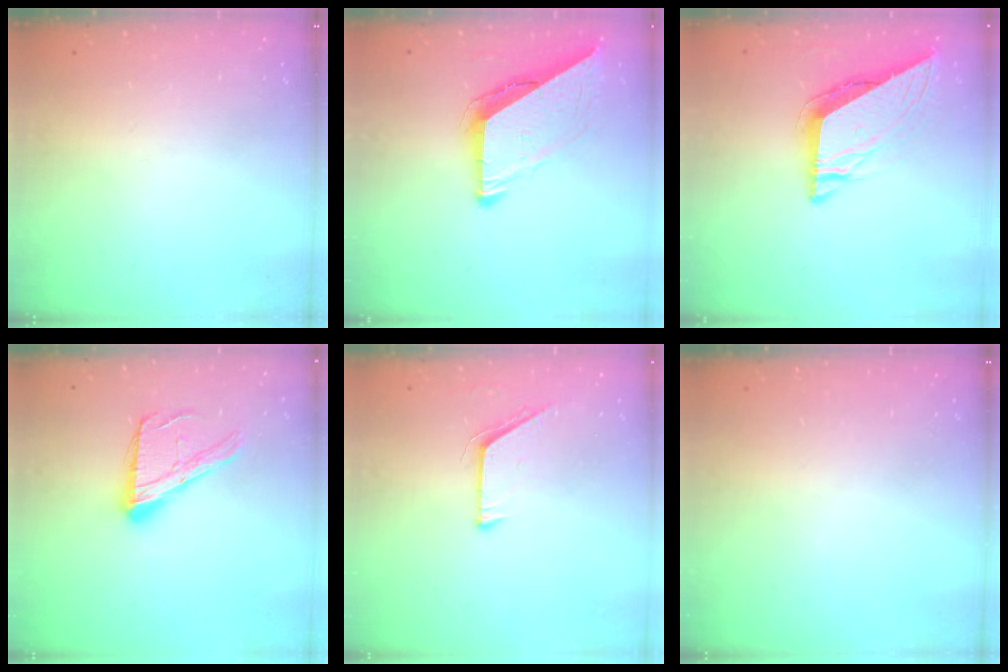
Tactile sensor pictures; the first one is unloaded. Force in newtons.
{"total": 10.0, "press": 9.9, "slide": 1.0}
{"total": 8.7, "press": 8.6, "slide": 0.7}
{"total": 14.7, "press": 14.7, "slide": 1.1}
{"total": 5.7, "press": 5.7, "slide": 0.5}
{"total": 0.0}